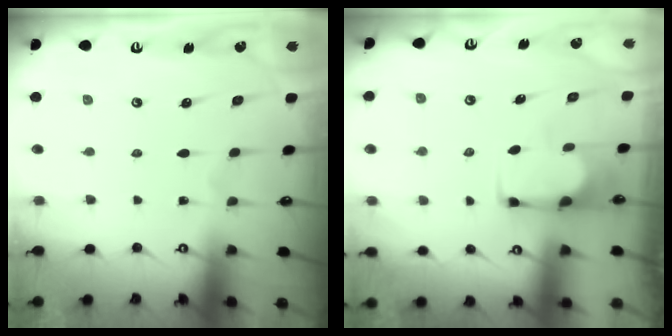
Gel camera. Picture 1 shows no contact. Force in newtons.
{"total": 1.8, "press": 1.7, "slide": 0.5}